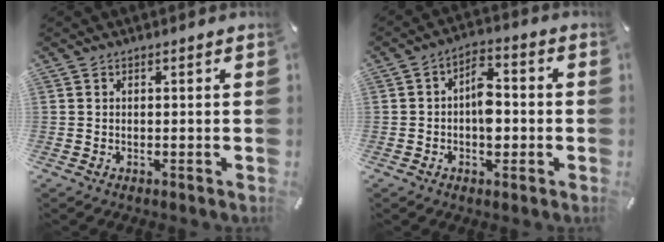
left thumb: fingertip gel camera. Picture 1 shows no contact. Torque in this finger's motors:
{"motor_torque": [1.33, 1.30, 0.91, 0.11, 0.07]}